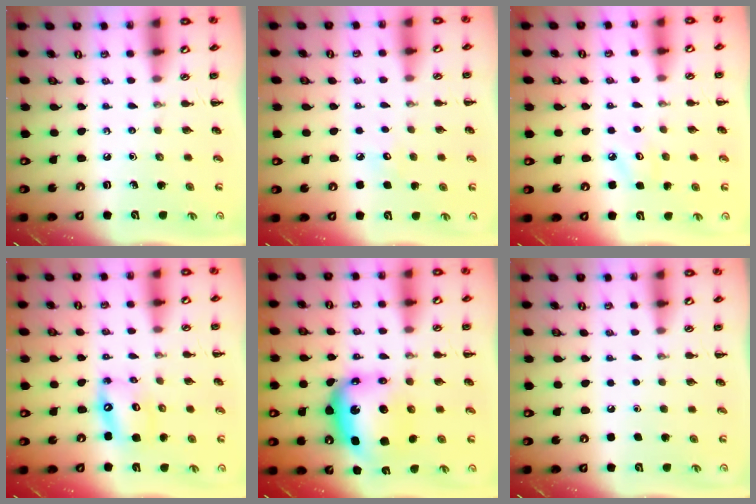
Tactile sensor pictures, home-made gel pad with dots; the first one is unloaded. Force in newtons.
{"total": 3.8, "press": 3.7, "slide": 0.9}
{"total": 3.5, "press": 3.4, "slide": 0.7}
{"total": 11.3, "press": 11.0, "slide": 2.9}
{"total": 9.2, "press": 8.8, "slide": 2.9}
{"total": 1.6, "press": 1.6, "slide": 0.1}